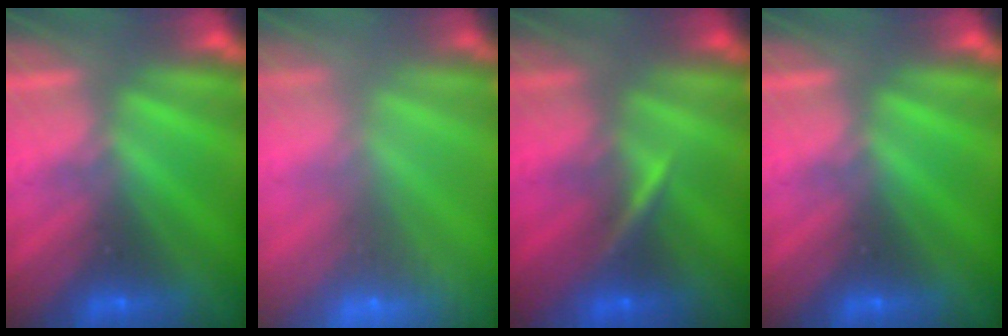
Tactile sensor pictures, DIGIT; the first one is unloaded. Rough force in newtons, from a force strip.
{"total": 7.0}
{"total": 3.2}
{"total": 0.0}